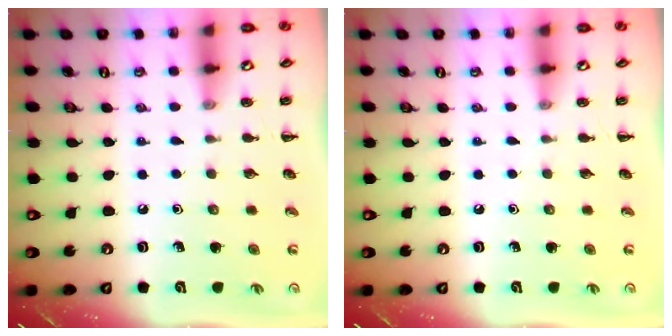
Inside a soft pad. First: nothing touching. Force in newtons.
{"total": 0.0}